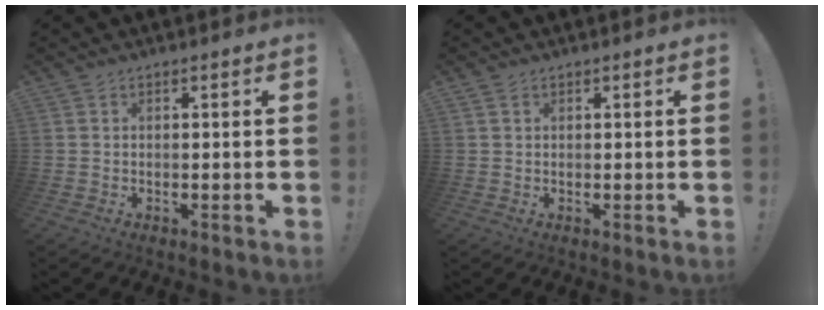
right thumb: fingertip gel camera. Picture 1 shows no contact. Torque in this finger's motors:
{"motor_torque": [-0.26, -0.36, -0.38, 0.22, -0.02]}